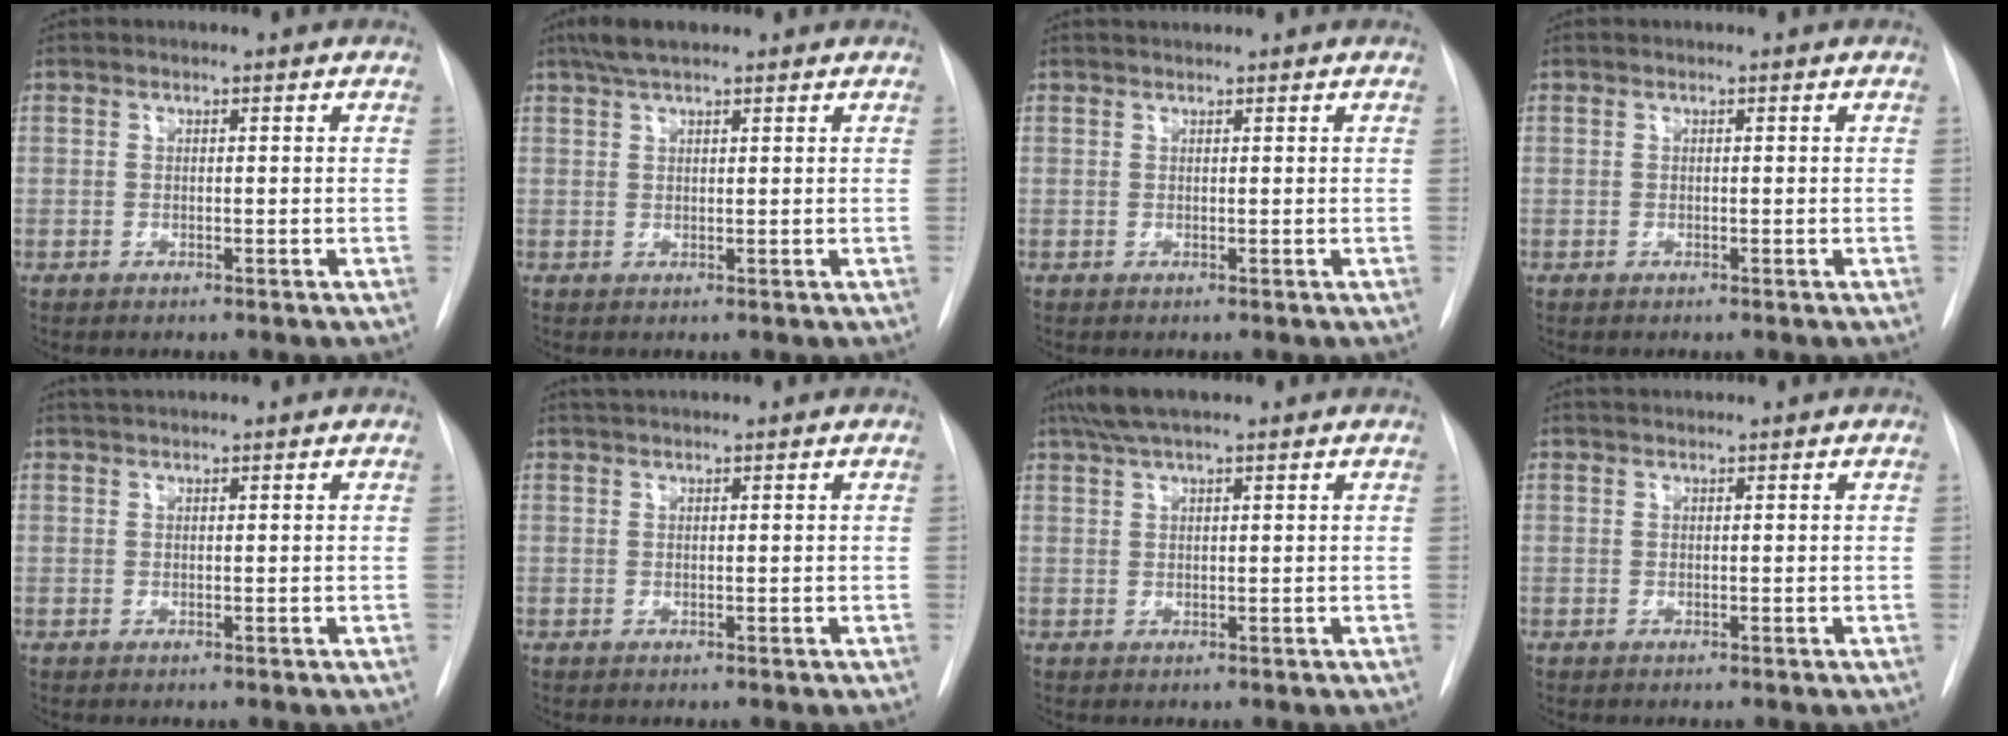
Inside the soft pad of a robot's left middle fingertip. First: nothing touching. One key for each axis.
{"total": 4.3, "fx": 3.3, "fy": 1.0, "fz": 2.6, "tx": -0.056, "ty": 0.018, "tz": 0.061}
{"total": 1.1, "fx": 1.1, "fy": -0.1, "fz": 0.2, "tx": -0.006, "ty": 0.012, "tz": 0.024}
{"total": 0.0}
{"total": 2.2, "fx": 2.1, "fy": 0.1, "fz": 0.8, "tx": -0.012, "ty": 0.022, "tz": 0.037}
{"total": 2.4, "fx": 2.2, "fy": 0.1, "fz": 0.9, "tx": -0.014, "ty": 0.023, "tz": 0.039}
{"total": 6.5, "fx": 5.1, "fy": 1.0, "fz": 3.9, "tx": -0.071, "ty": 0.032, "tz": 0.089}
{"total": 1.7, "fx": 1.7, "fy": 0.2, "fz": 0.5, "tx": -0.010, "ty": 0.019, "tz": 0.030}